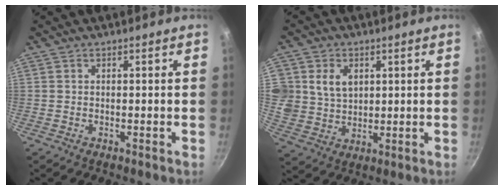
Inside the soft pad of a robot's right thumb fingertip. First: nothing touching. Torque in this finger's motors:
{"motor_torque": [0.02, 0.31, 0.04, 0.11, 0.15]}